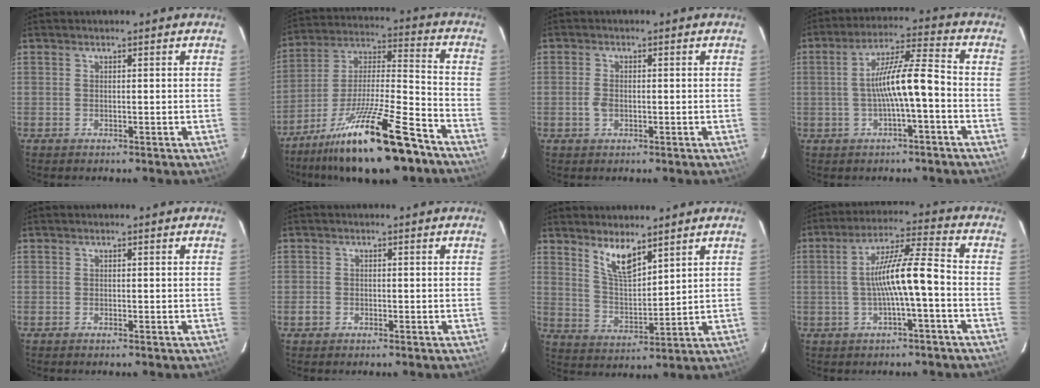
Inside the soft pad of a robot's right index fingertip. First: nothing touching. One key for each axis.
{"total": 21.0, "fx": -14.8, "fy": 3.4, "fz": 14.4, "tx": -0.257, "ty": -0.013, "tz": -0.248}
{"total": 2.4, "fx": -0.6, "fy": 1.5, "fz": 1.7, "tx": -0.038, "ty": 0.001, "tz": -0.010}
{"total": 9.2, "fx": -2.2, "fy": 0.8, "fz": 8.9, "tx": -0.163, "ty": 0.018, "tz": -0.033}
{"total": 0.0}
{"total": 1.7, "fx": -0.8, "fy": 1.5, "fz": 0.2, "tx": -0.007, "ty": 0.005, "tz": -0.012}
{"total": 7.5, "fx": 5.4, "fy": 2.2, "fz": 4.8, "tx": -0.087, "ty": -0.006, "tz": 0.111}
{"total": 9.6, "fx": -2.1, "fy": 0.5, "fz": 9.4, "tx": -0.173, "ty": 0.018, "tz": -0.033}